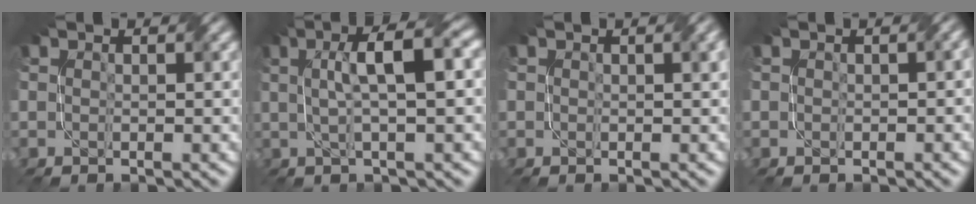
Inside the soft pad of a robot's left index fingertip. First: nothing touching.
{"total": 6.0, "force": [1.3, 1.4, 5.7], "torque": [-0.086, 0.019, 0.022]}
{"total": 0.6, "force": [0.2, 0.2, 0.5], "torque": [-0.003, 0.005, 0.007]}
{"total": 0.7, "force": [0.0, 0.4, 0.6], "torque": [-0.004, 0.005, 0.005]}